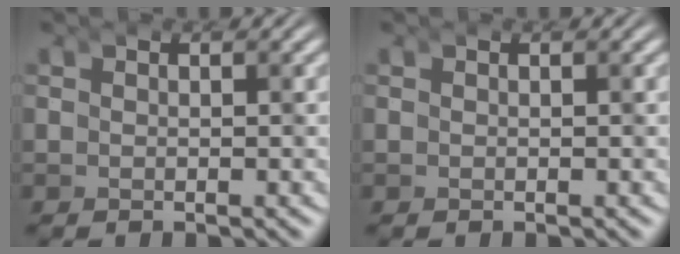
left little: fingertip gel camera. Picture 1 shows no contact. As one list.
[{"total": 0.0}]